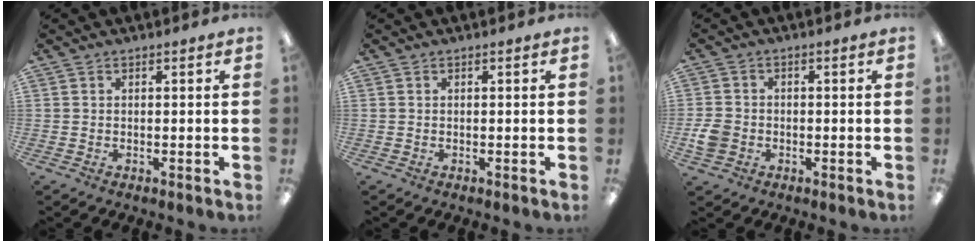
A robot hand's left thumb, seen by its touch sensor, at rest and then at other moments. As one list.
[{"total": 0.0}, {"total": 4.5, "force": [-1.5, 3.7, 2.1], "torque": [-0.039, 0.009, -0.025]}]